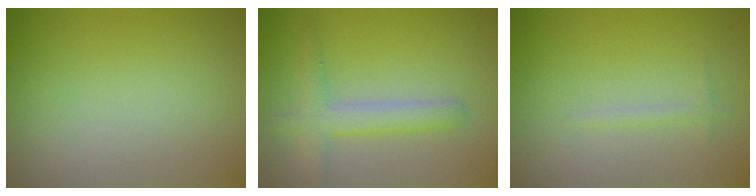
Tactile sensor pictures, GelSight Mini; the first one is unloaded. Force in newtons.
{"total": 2.8, "press": 2.8, "slide": 0.1}
{"total": 0.7, "press": 0.7, "slide": 0.1}